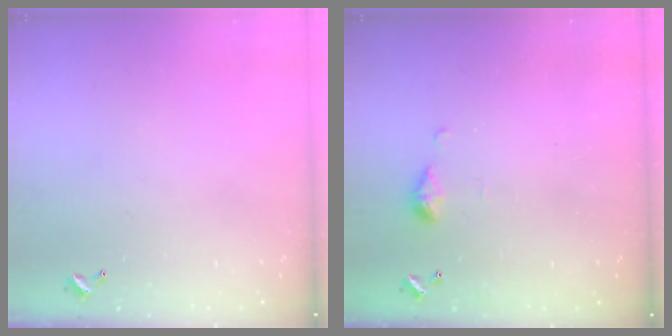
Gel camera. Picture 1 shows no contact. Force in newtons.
{"total": 5.6, "press": 5.5, "slide": 0.7}